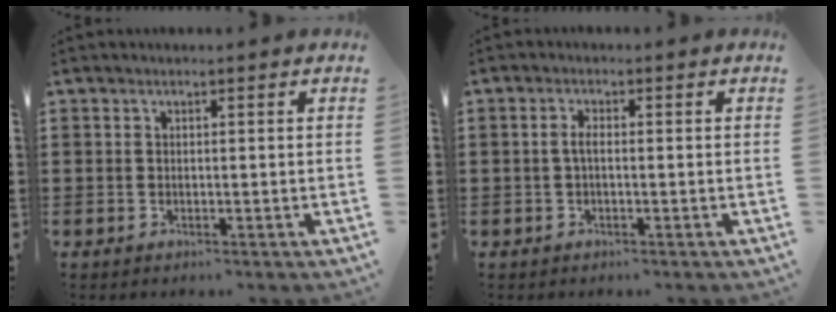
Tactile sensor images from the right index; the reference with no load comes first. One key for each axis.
{"total": 1.8, "fx": -0.3, "fy": 0.6, "fz": 1.6, "tx": -0.040, "ty": -0.001, "tz": -0.009}